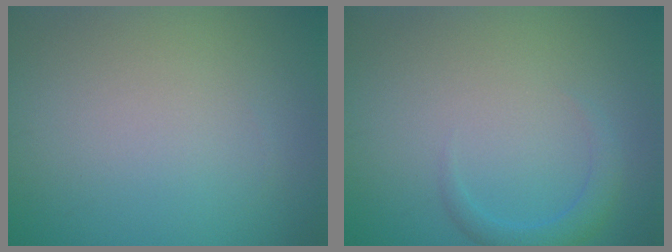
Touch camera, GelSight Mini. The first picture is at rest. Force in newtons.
{"total": 1.8, "press": 1.8, "slide": 0.1}